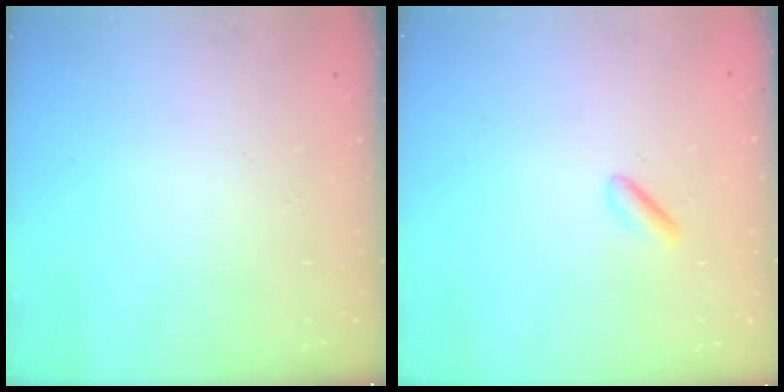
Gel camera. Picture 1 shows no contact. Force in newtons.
{"total": 1.5, "press": 1.2, "slide": 0.9}